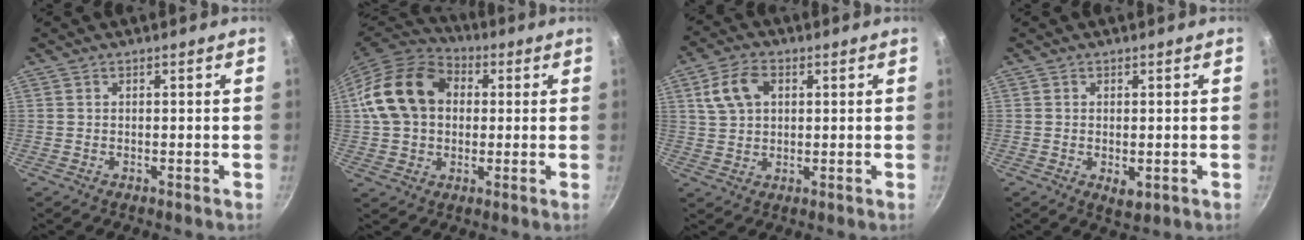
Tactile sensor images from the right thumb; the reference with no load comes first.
{"total": 16.1, "force": [2.3, 12.2, 10.3], "torque": [-0.166, 0.028, 0.026]}
{"total": 7.8, "force": [2.4, 5.4, 5.1], "torque": [-0.089, 0.009, 0.042]}
{"total": 2.9, "force": [-0.6, 1.6, 2.4], "torque": [-0.037, -0.012, -0.006]}